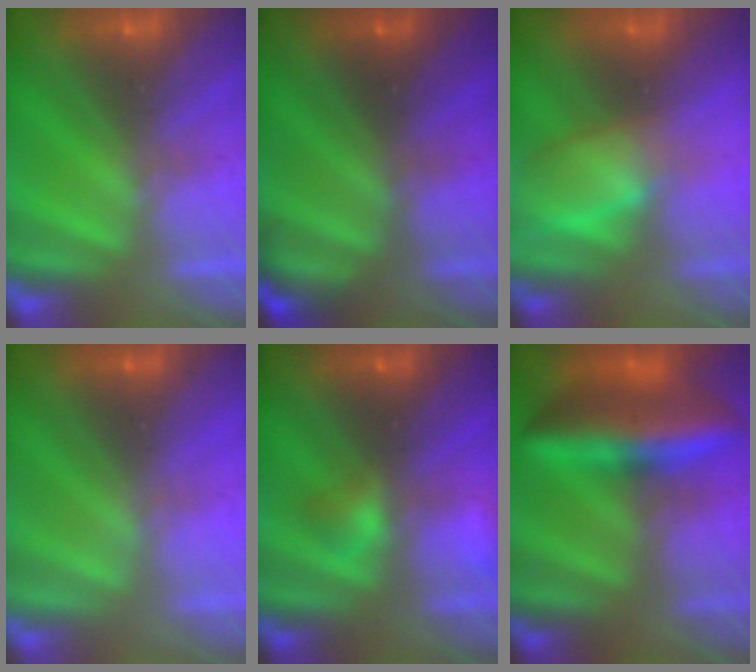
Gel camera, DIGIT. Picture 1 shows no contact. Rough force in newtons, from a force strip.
{"total": 2.2}
{"total": 2.9}
{"total": 2.9}
{"total": 2.3}
{"total": 5.6}